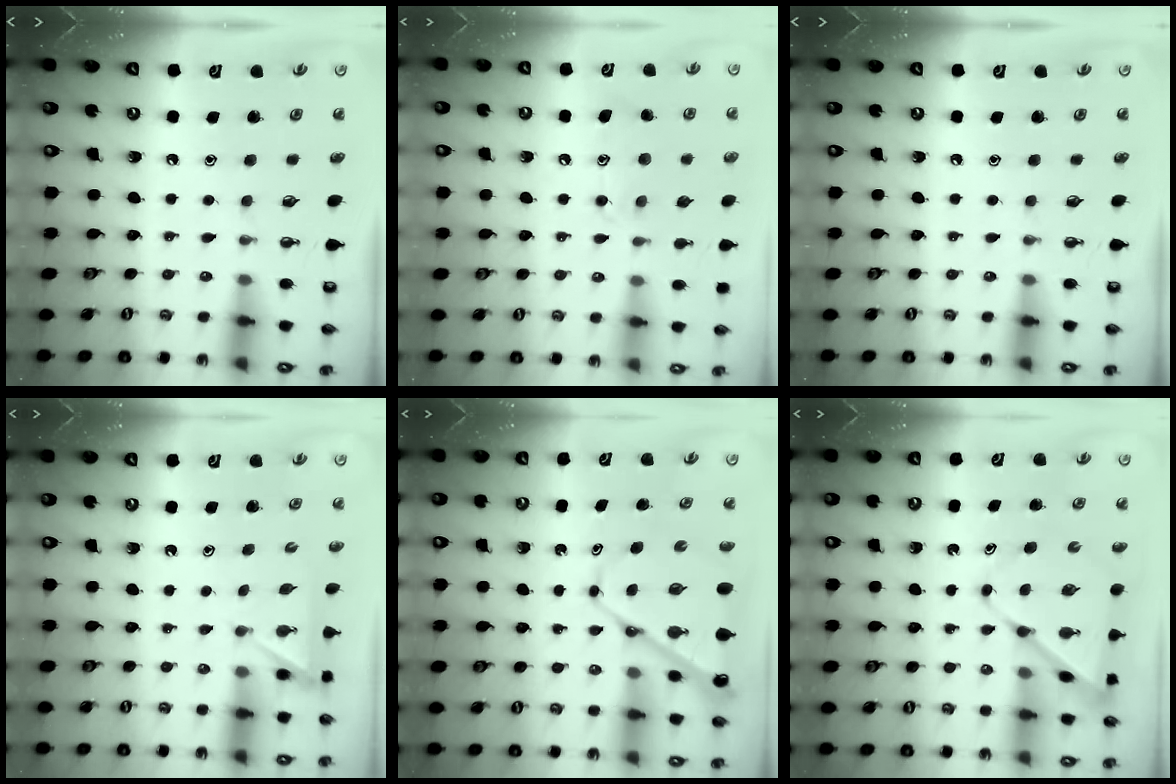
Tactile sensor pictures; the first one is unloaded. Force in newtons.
{"total": 11.9, "press": 11.9, "slide": 0.9}
{"total": 0.0}
{"total": 2.4, "press": 2.4, "slide": 0.4}
{"total": 10.5, "press": 10.5, "slide": 1.0}
{"total": 8.2, "press": 8.2, "slide": 0.8}